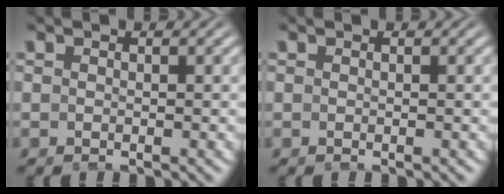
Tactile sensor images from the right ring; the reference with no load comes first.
{"total": 0.0}